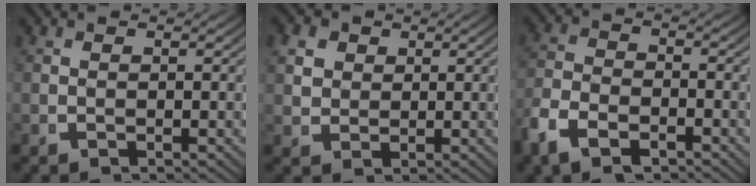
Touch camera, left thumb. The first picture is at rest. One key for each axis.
{"total": 3.6, "fx": 1.4, "fy": 2.9, "fz": 1.5, "tx": -0.039, "ty": -0.008, "tz": 0.036}
{"total": 4.3, "fx": -2.5, "fy": 2.4, "fz": 2.5, "tx": -0.057, "ty": -0.006, "tz": -0.042}